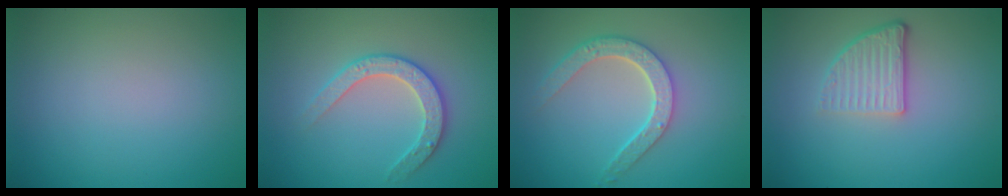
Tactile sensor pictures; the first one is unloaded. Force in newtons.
{"total": 2.8, "press": 2.7, "slide": 0.6}
{"total": 4.5, "press": 3.5, "slide": 2.9}
{"total": 3.8, "press": 2.6, "slide": 2.8}